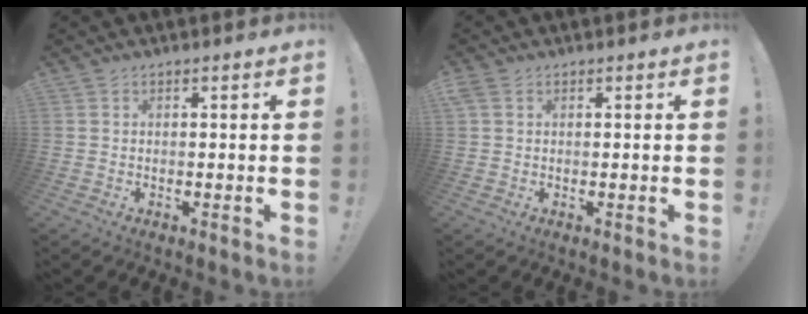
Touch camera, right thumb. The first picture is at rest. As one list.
[{"total": 1.8, "force": [0.7, 1.3, 1.0], "torque": [-0.020, 0.004, 0.014]}]